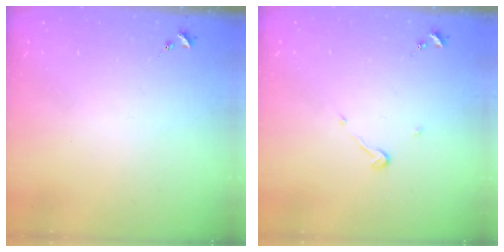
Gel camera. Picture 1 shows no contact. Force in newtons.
{"total": 3.9, "press": 3.9, "slide": 0.3}